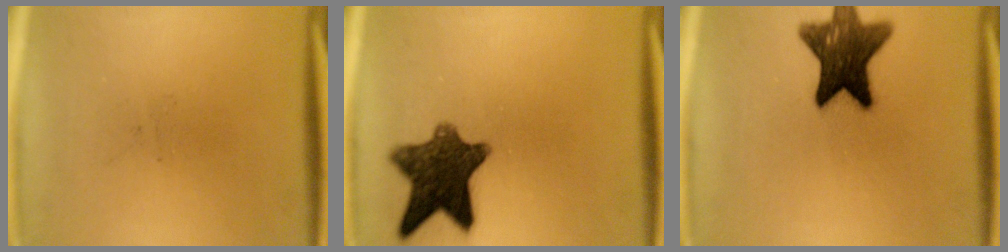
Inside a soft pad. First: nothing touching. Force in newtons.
{"total": 11.0}
{"total": 13.1}